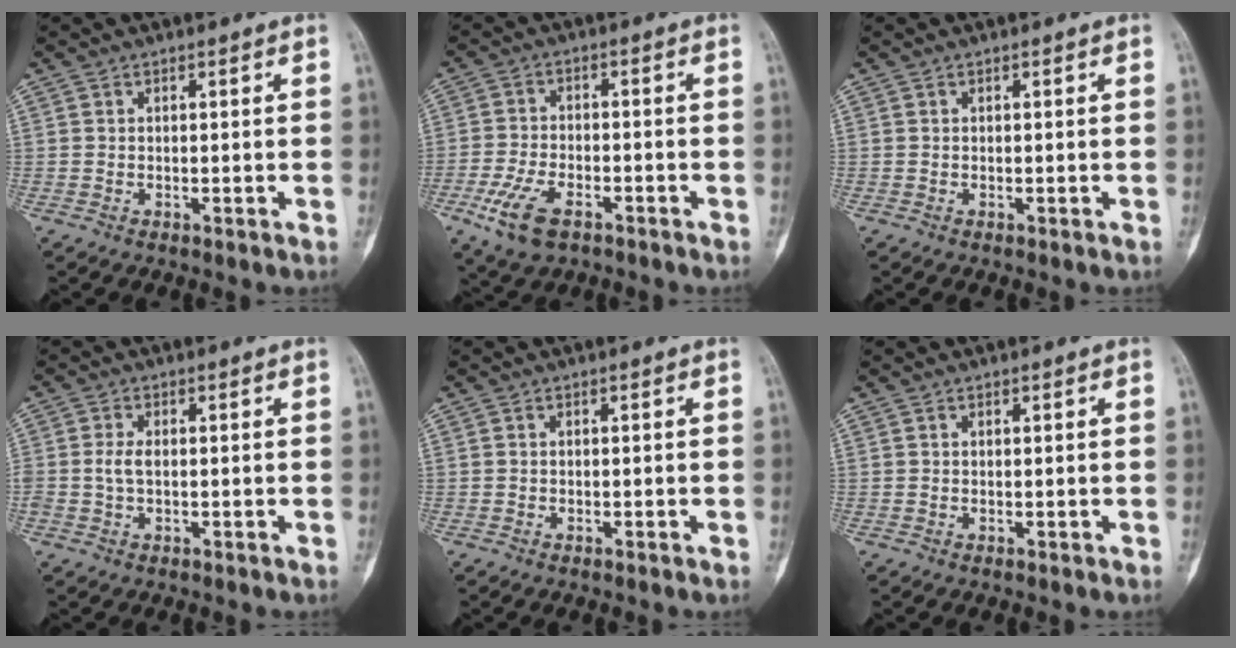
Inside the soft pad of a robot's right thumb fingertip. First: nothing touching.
{"total": 8.7, "force": [-4.6, 4.4, 6.0], "torque": [-0.130, 0.010, -0.082]}
{"total": 0.0}
{"total": 2.6, "force": [-0.1, 1.5, 2.2], "torque": [-0.050, 0.004, -0.002]}
{"total": 0.0}
{"total": 0.0}